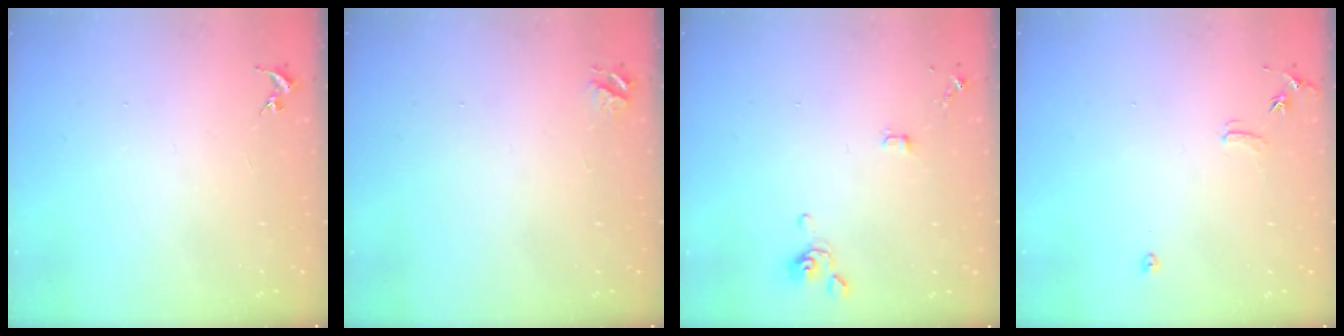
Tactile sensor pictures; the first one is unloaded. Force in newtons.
{"total": 4.0, "press": 3.9, "slide": 0.4}
{"total": 4.6, "press": 4.6, "slide": 0.7}
{"total": 6.9, "press": 6.9, "slide": 0.7}